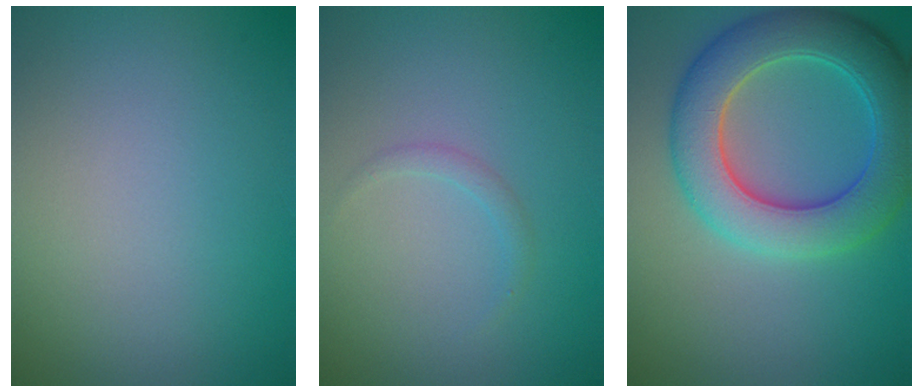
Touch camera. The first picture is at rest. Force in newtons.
{"total": 0.9, "press": 0.9, "slide": 0.0}
{"total": 7.9, "press": 7.9, "slide": 0.3}